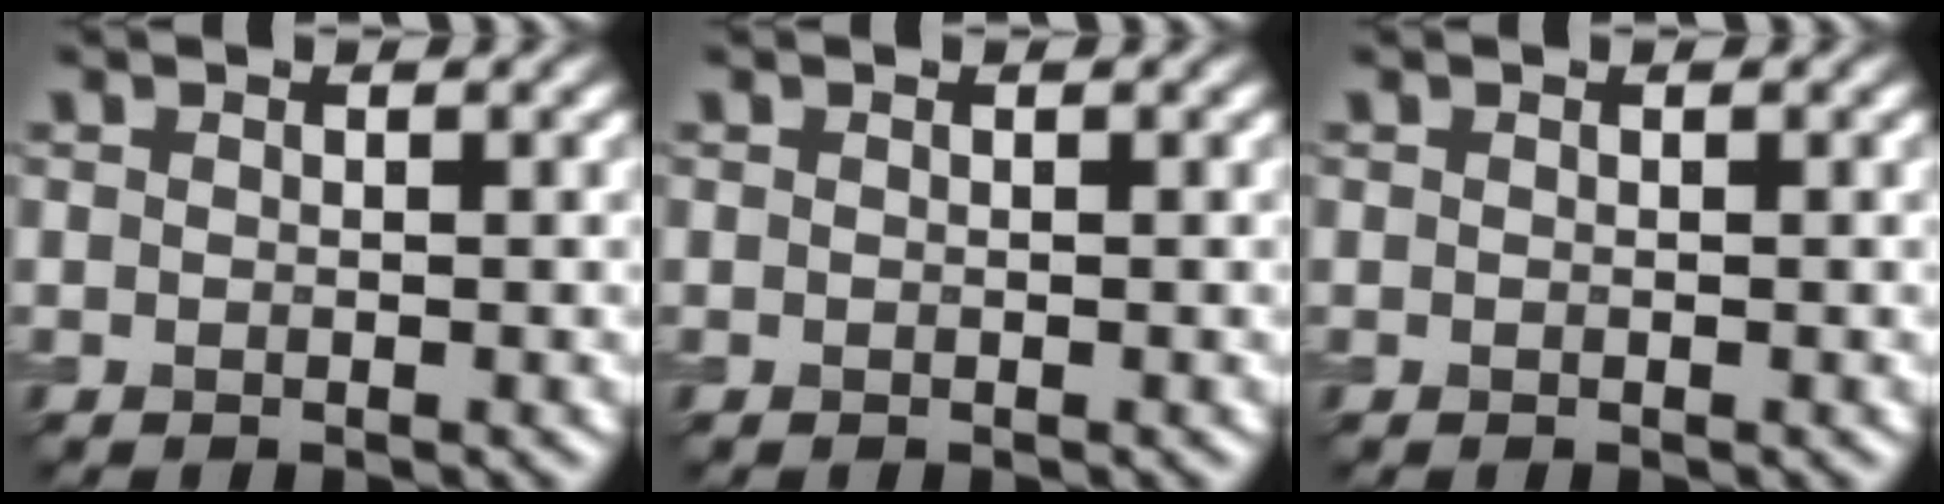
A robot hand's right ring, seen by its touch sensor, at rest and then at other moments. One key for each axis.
{"total": 0.0}
{"total": 0.0}